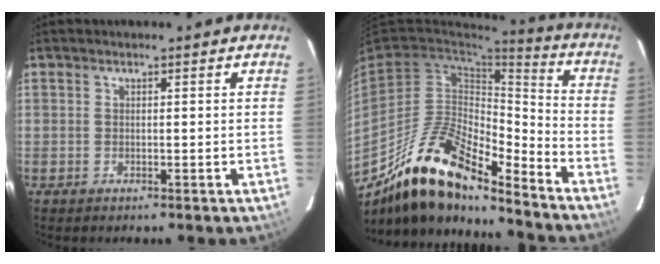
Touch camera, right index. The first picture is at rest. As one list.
[{"total": 20.4, "force": [-15.2, 6.4, 11.9], "torque": [-0.223, -0.009, -0.281]}]